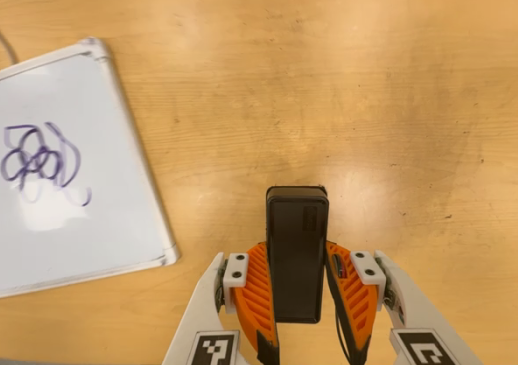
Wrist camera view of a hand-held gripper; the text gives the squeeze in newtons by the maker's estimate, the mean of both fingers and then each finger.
{"total": 4.3, "left": 2.8, "right": 5.8}